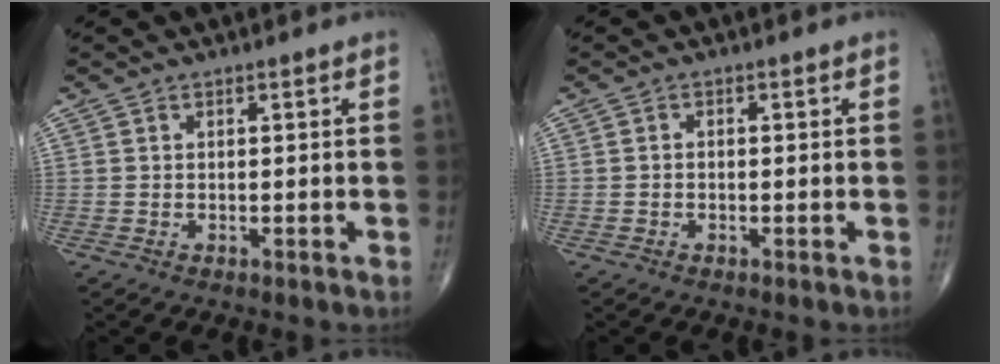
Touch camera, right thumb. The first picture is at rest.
{"total": 0.7, "force": [-0.2, 0.5, 0.5], "torque": [-0.007, 0.003, -0.006]}